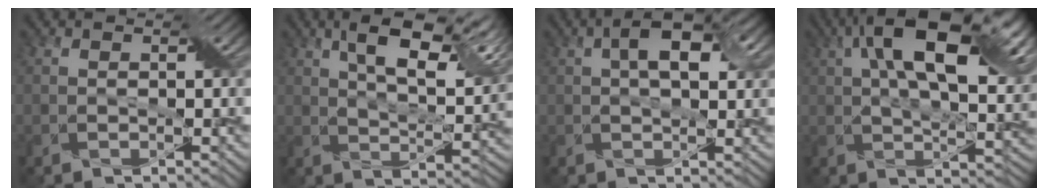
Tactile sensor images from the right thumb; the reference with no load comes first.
{"total": 12.7, "force": [6.4, 4.6, 10.0], "torque": [-0.174, -0.005, 0.106]}
{"total": 7.3, "force": [2.0, 3.5, 6.1], "torque": [-0.101, 0.009, 0.029]}
{"total": 17.1, "force": [6.2, 7.9, 13.9], "torque": [-0.225, 0.021, 0.084]}